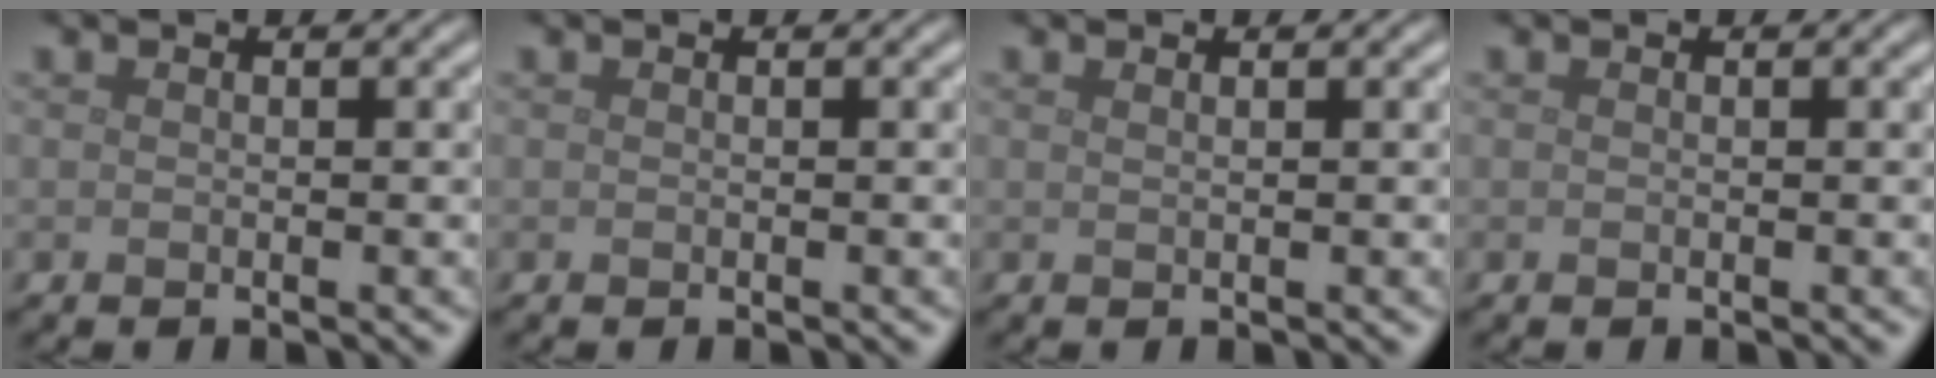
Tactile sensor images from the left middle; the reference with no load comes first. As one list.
[{"total": 0.0}, {"total": 0.9, "force": [0.6, 0.4, 0.6], "torque": [-0.002, -0.002, 0.001]}, {"total": 0.0}]